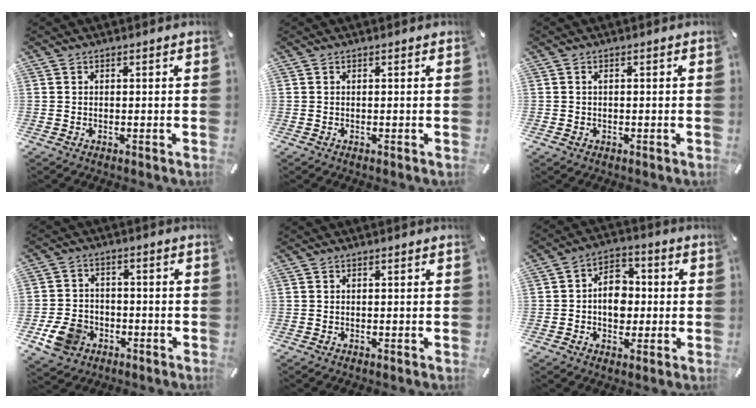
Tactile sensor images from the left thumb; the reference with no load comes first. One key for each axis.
{"total": 0.0}
{"total": 1.1, "fx": -0.1, "fy": 0.7, "fz": 0.8, "tx": -0.017, "ty": 0.004, "tz": -0.005}
{"total": 9.0, "fx": -3.7, "fy": 7.2, "fz": 4.0, "tx": -0.085, "ty": 0.023, "tz": -0.066}
{"total": 0.0}
{"total": 8.7, "fx": -0.7, "fy": 7.0, "fz": 5.1, "tx": -0.083, "ty": 0.014, "tz": -0.013}